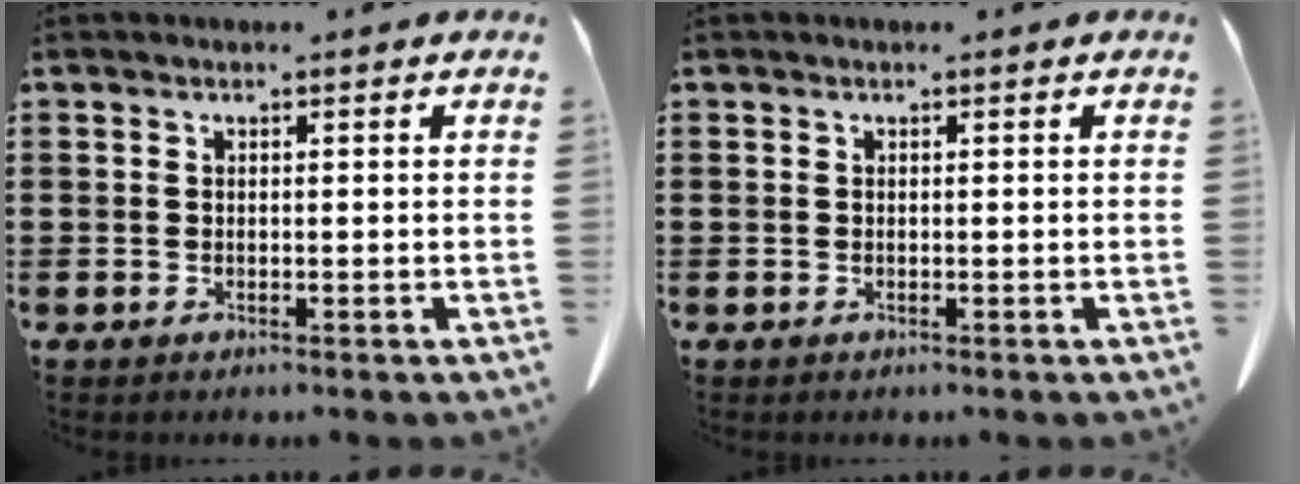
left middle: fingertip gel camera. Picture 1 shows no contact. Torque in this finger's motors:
{"motor_torque": [1.01, -1.13, 0.01, -0.01]}